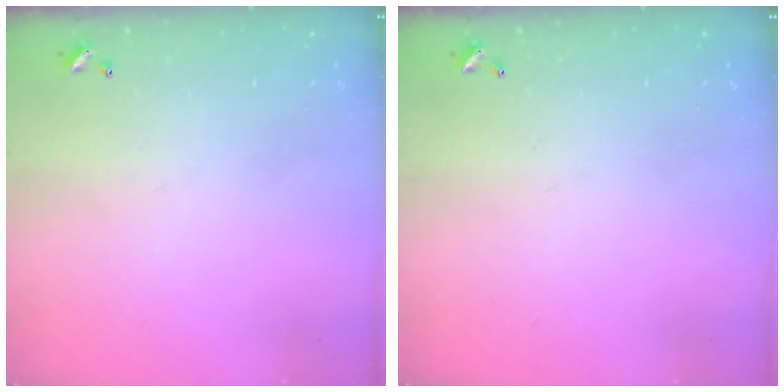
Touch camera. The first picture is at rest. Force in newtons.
{"total": 0.0}